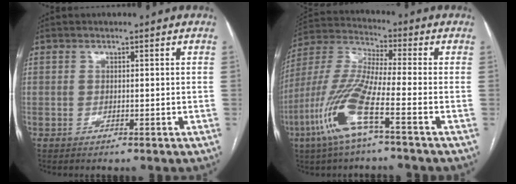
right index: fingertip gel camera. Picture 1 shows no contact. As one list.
[{"total": 13.5, "force": [-5.8, 0.8, 12.1], "torque": [-0.269, -0.012, -0.122]}]